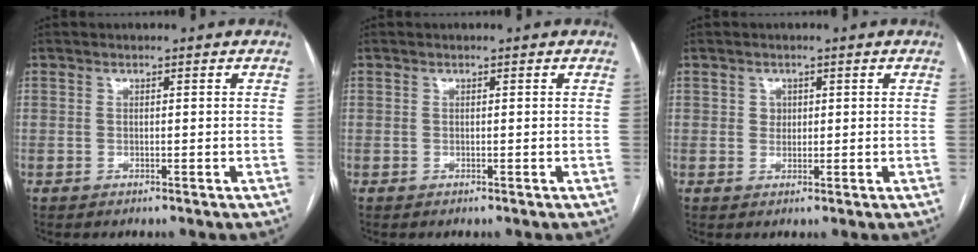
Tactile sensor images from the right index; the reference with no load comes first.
{"total": 0.0}
{"total": 1.6, "force": [0.5, 1.4, 0.5], "torque": [-0.005, 0.000, 0.007]}